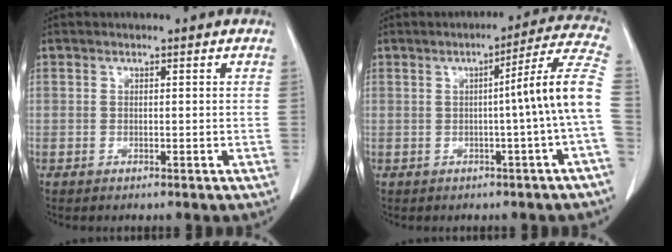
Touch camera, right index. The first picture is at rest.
{"total": 10.8, "force": [-1.0, -1.6, 10.6], "torque": [-0.135, 0.019, -0.016]}